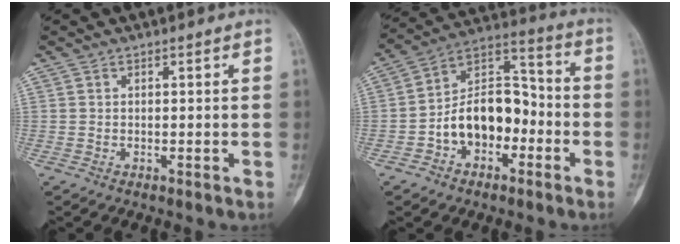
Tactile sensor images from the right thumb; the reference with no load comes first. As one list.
[{"total": 14.3, "force": [-4.2, 9.5, 9.9], "torque": [-0.131, 0.059, -0.078]}]